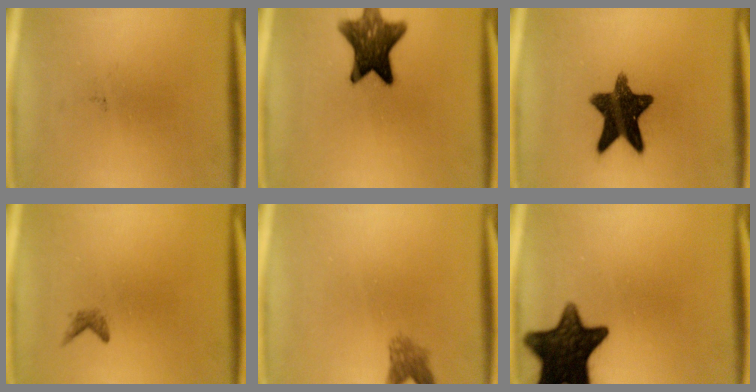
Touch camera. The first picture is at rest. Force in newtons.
{"total": 11.5}
{"total": 13.3}
{"total": 0.9}
{"total": 2.4}
{"total": 15.0}